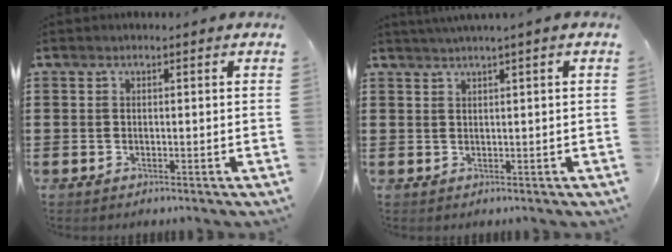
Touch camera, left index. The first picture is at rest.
{"total": 1.3, "force": [0.9, -0.5, 0.8], "torque": [-0.014, -0.003, 0.015]}